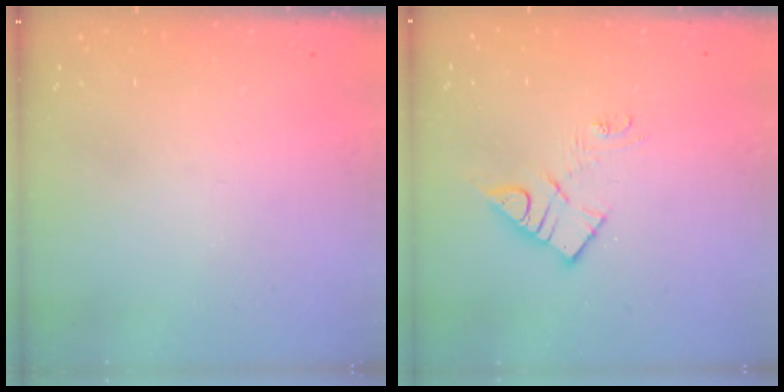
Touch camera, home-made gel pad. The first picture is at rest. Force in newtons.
{"total": 9.9, "press": 9.9, "slide": 0.6}